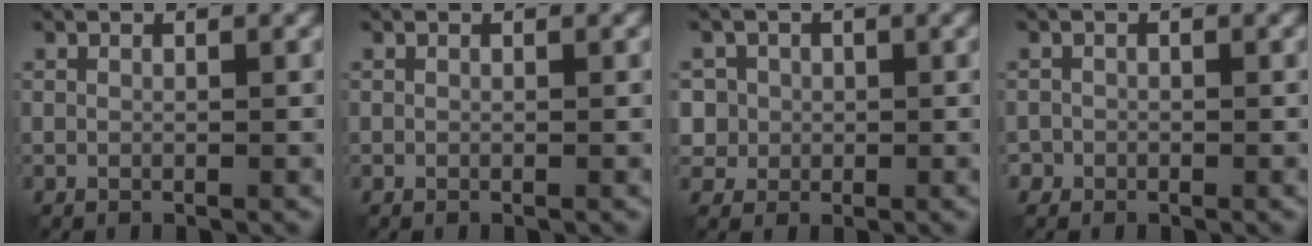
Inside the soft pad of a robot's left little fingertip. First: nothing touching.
{"total": 0.0}
{"total": 3.8, "force": [0.6, 3.6, 0.8], "torque": [-0.008, 0.019, 0.011]}
{"total": 0.9, "force": [-0.4, 0.7, -0.2], "torque": [0.010, -0.002, -0.010]}